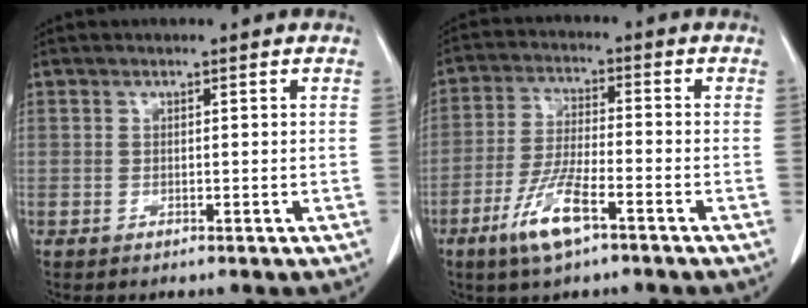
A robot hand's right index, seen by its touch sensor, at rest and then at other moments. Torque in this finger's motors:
{"motor_torque": [0.91, -0.66, 0.24, 0.10]}